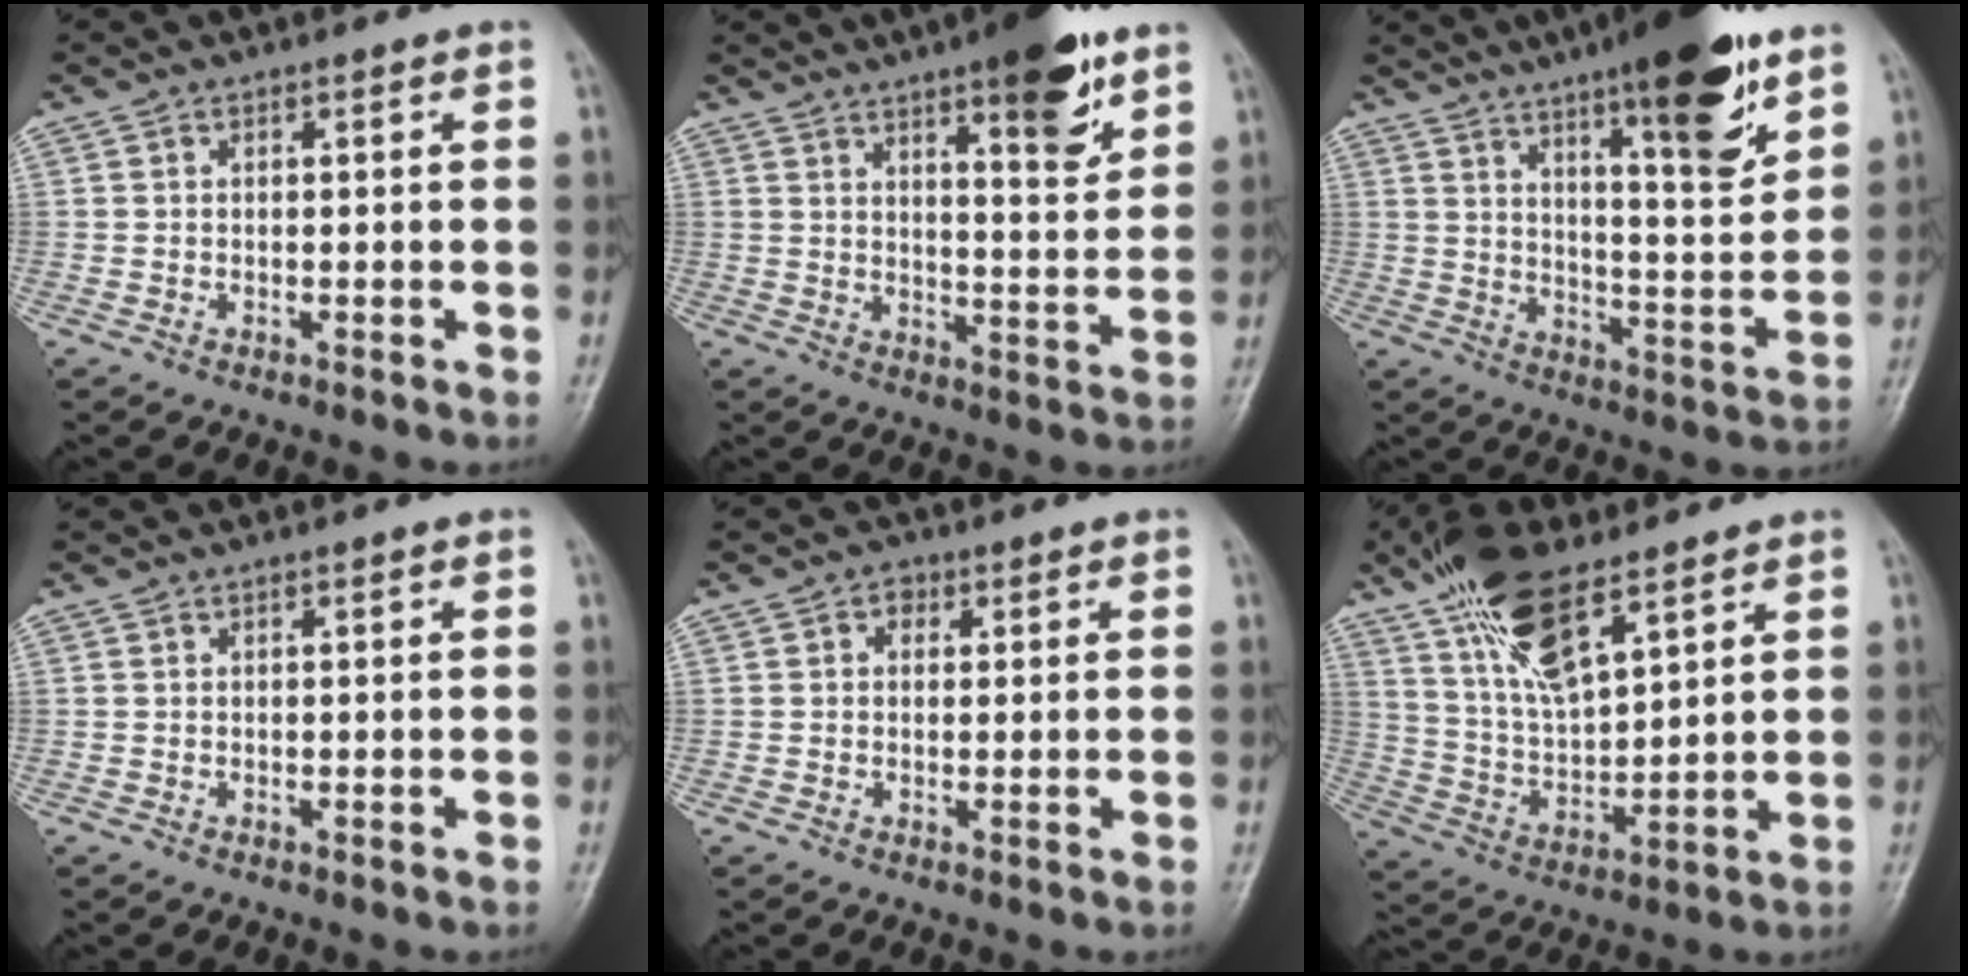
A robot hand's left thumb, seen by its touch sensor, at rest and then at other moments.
{"total": 12.3, "force": [7.4, 3.2, 9.3], "torque": [-0.107, -0.041, 0.103]}
{"total": 18.5, "force": [11.3, 4.1, 14.1], "torque": [-0.181, -0.063, 0.173]}
{"total": 0.0}
{"total": 2.2, "force": [0.7, 1.9, 1.0], "torque": [0.000, 0.003, 0.003]}
{"total": 15.4, "force": [9.4, 6.1, 10.5], "torque": [-0.178, -0.033, 0.185]}